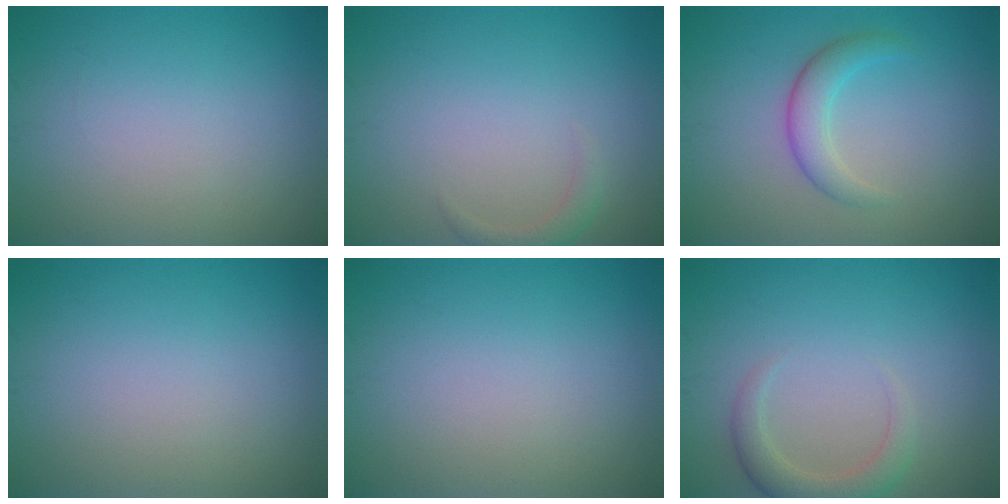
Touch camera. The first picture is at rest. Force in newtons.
{"total": 1.3, "press": 1.3, "slide": 0.1}
{"total": 2.8, "press": 2.8, "slide": 0.1}
{"total": 0.0}
{"total": 0.0}
{"total": 2.8, "press": 2.8, "slide": 0.4}